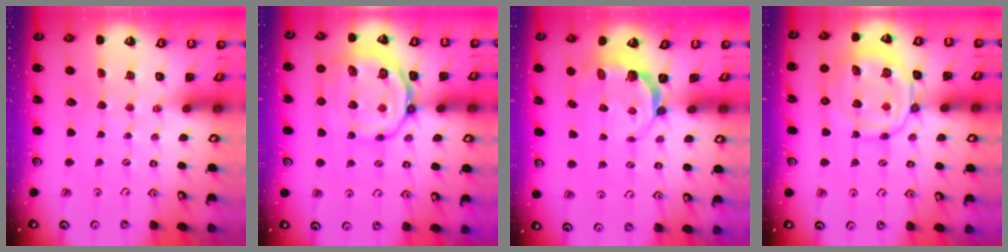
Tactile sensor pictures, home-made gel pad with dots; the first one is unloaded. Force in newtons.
{"total": 13.7, "press": 13.5, "slide": 2.2}
{"total": 5.5, "press": 4.5, "slide": 3.1}
{"total": 13.8, "press": 13.8, "slide": 1.5}